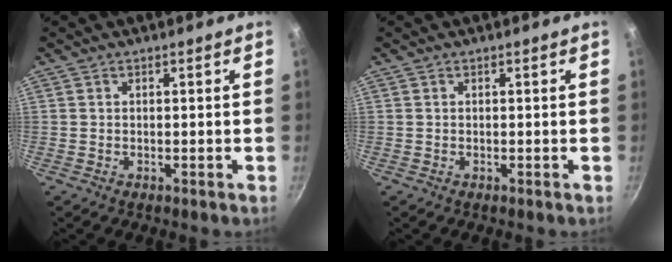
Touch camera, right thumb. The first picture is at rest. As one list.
[{"total": 0.0}]